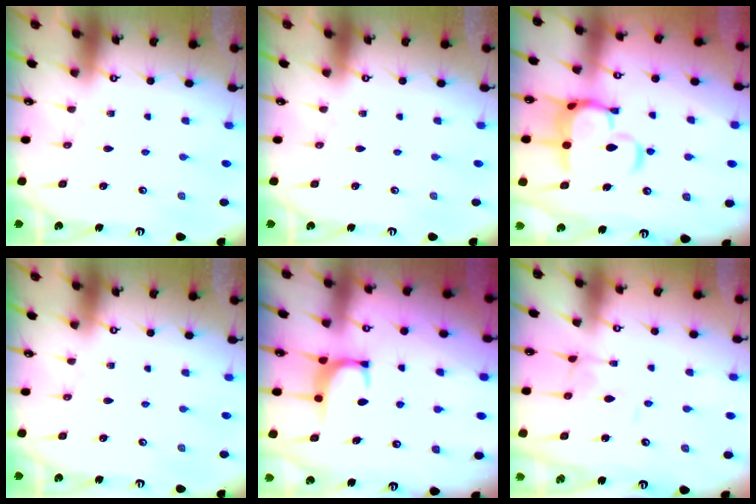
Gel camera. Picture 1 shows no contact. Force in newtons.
{"total": 0.0}
{"total": 8.7, "press": 8.6, "slide": 1.3}
{"total": 0.0}
{"total": 1.9, "press": 1.9, "slide": 0.5}
{"total": 1.7, "press": 1.7, "slide": 0.1}